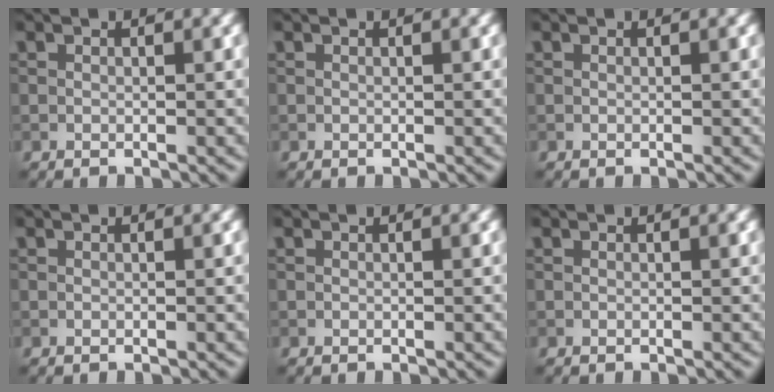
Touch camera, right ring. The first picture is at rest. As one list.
[{"total": 0.0}, {"total": 0.0}, {"total": 0.0}, {"total": 0.0}, {"total": 0.0}]